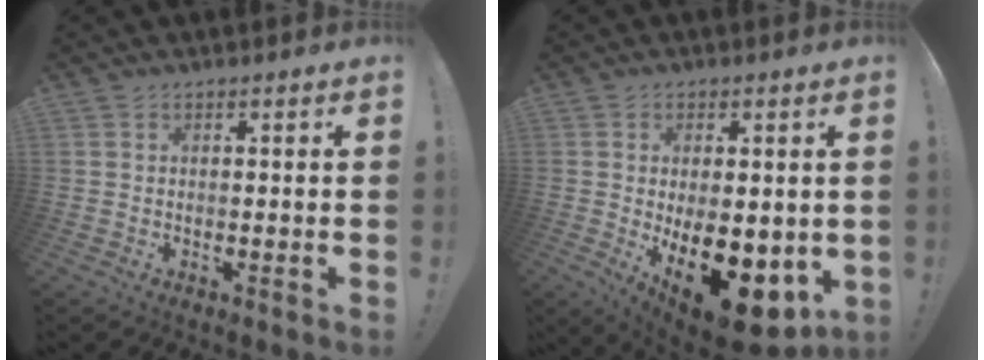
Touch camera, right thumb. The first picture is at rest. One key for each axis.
{"total": 16.3, "fx": -4.7, "fy": 7.8, "fz": 13.5, "tx": -0.174, "ty": 0.013, "tz": -0.062}